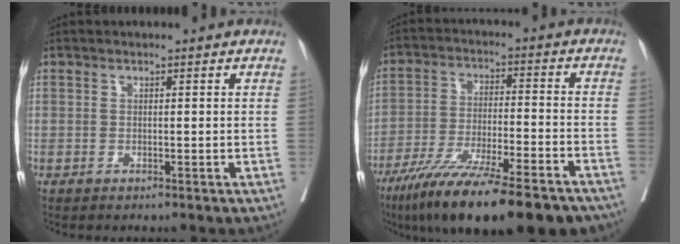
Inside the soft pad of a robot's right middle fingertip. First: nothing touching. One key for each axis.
{"total": 22.4, "fx": -17.2, "fy": 3.5, "fz": 14.0, "tx": -0.186, "ty": -0.025, "tz": -0.267}